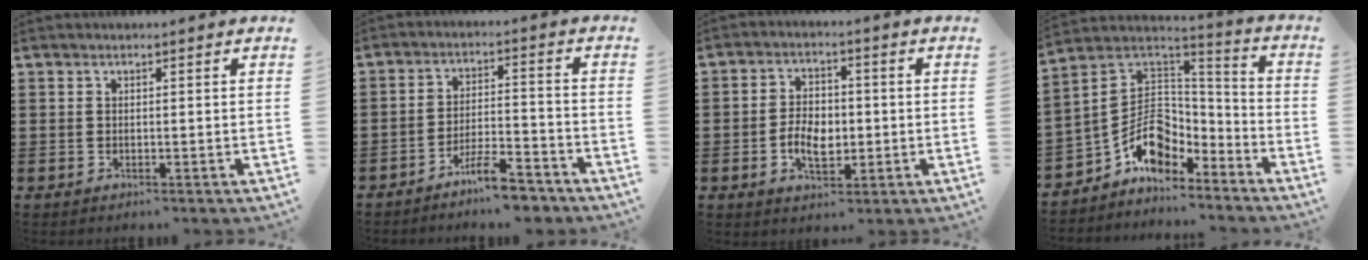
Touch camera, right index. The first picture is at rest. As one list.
[{"total": 6.7, "force": [-5.7, 1.0, 3.3], "torque": [-0.059, 0.007, -0.107]}, {"total": 5.8, "force": [-1.2, 3.6, 4.4], "torque": [-0.088, 0.001, -0.026]}, {"total": 9.3, "force": [-4.2, 6.7, 4.9], "torque": [-0.126, -0.003, -0.082]}]